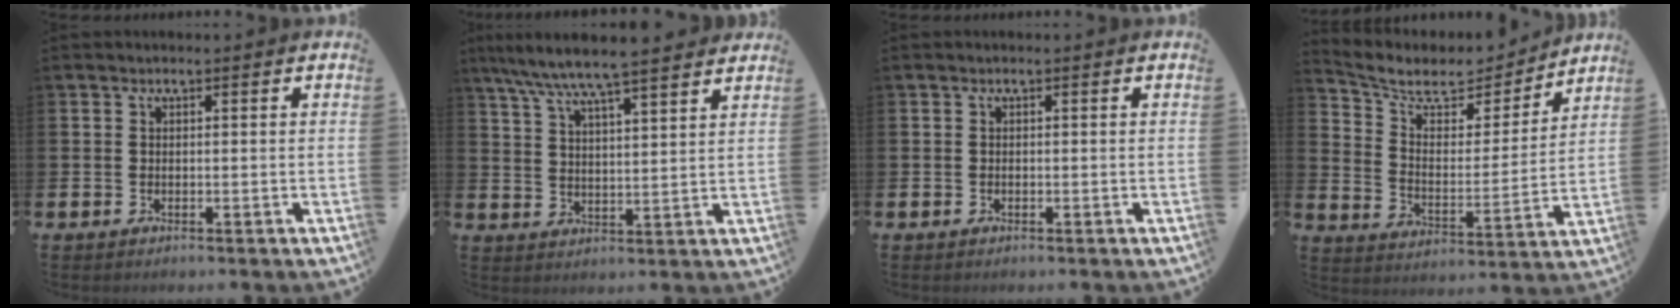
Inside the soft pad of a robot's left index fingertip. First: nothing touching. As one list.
[{"total": 7.6, "force": [7.2, 0.3, 2.6], "torque": [-0.077, -0.036, 0.127]}, {"total": 0.0}, {"total": 7.4, "force": [6.4, 3.1, 2.1], "torque": [-0.072, -0.048, 0.105]}]